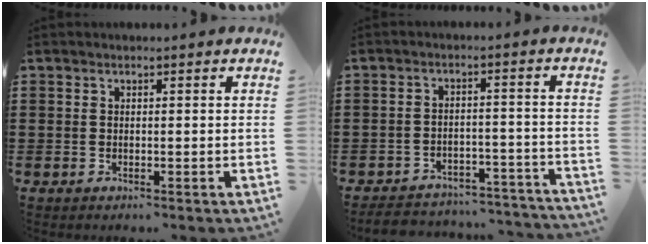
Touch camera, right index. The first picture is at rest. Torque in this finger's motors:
{"motor_torque": [-2.13, 0.00, -1.05, -0.21]}